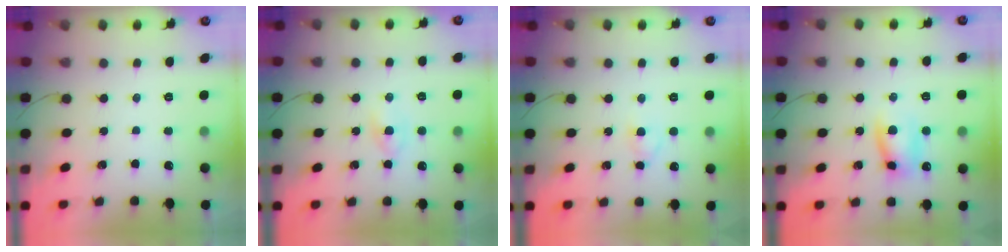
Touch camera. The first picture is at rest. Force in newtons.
{"total": 2.1, "press": 2.0, "slide": 0.7}
{"total": 2.9, "press": 2.7, "slide": 1.1}
{"total": 8.9, "press": 8.8, "slide": 1.0}